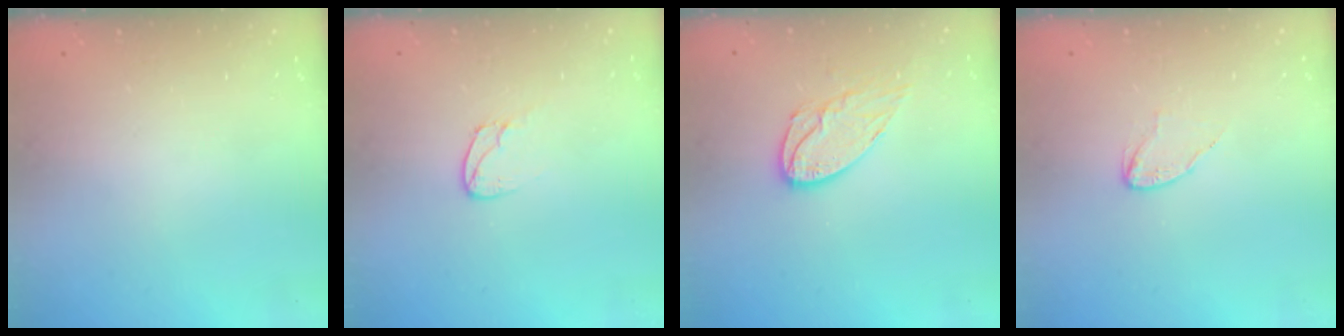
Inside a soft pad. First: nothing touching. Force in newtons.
{"total": 4.5, "press": 4.5, "slide": 0.4}
{"total": 9.9, "press": 9.9, "slide": 0.7}
{"total": 3.8, "press": 3.8, "slide": 0.4}